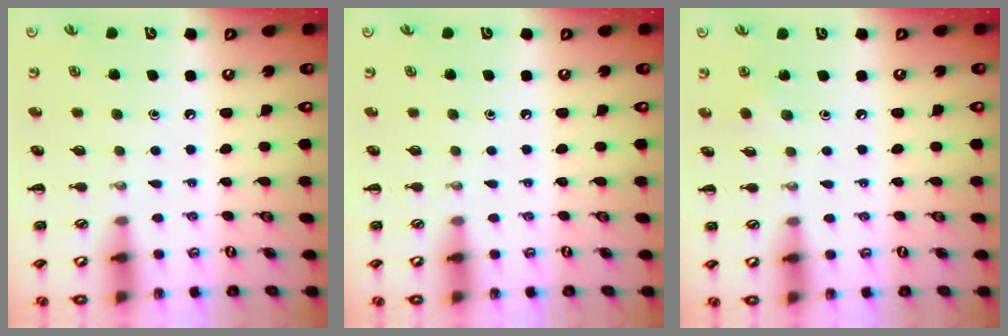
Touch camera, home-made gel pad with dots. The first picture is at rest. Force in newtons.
{"total": 0.0}
{"total": 1.7, "press": 1.6, "slide": 0.6}